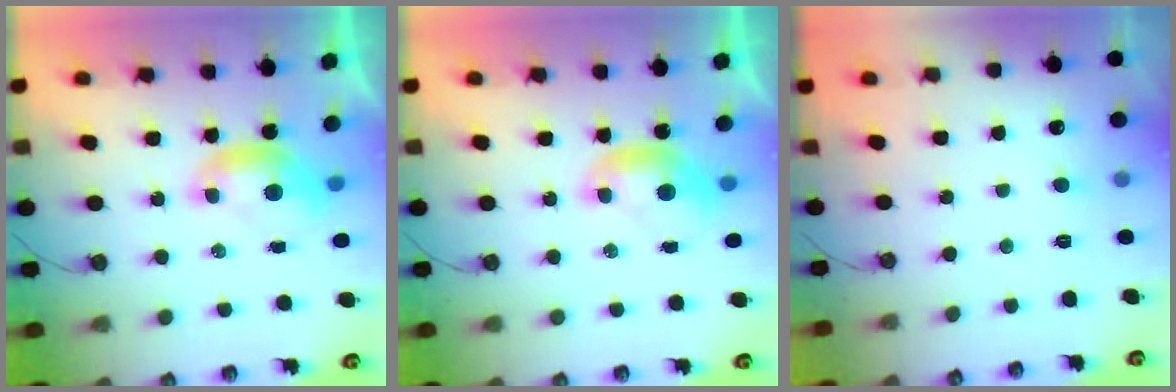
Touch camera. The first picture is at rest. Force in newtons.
{"total": 0.0}
{"total": 1.1, "press": 0.9, "slide": 0.5}